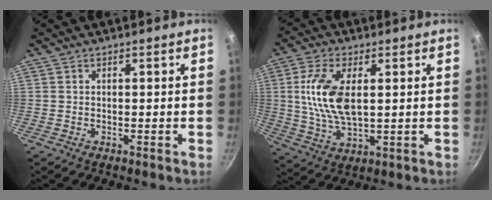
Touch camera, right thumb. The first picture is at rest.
{"total": 12.0, "force": [2.0, 5.8, 10.2], "torque": [-0.199, -0.005, 0.042]}